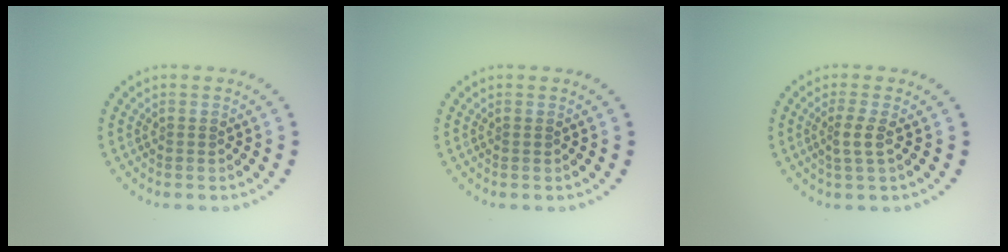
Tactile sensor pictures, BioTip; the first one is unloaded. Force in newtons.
{"total": 0.0}
{"total": 1.7, "press": 1.2, "slide": 1.1}